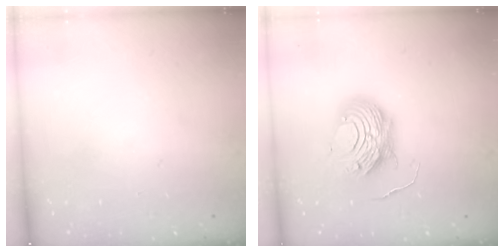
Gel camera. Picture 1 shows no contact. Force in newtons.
{"total": 10.1, "press": 10.0, "slide": 1.0}